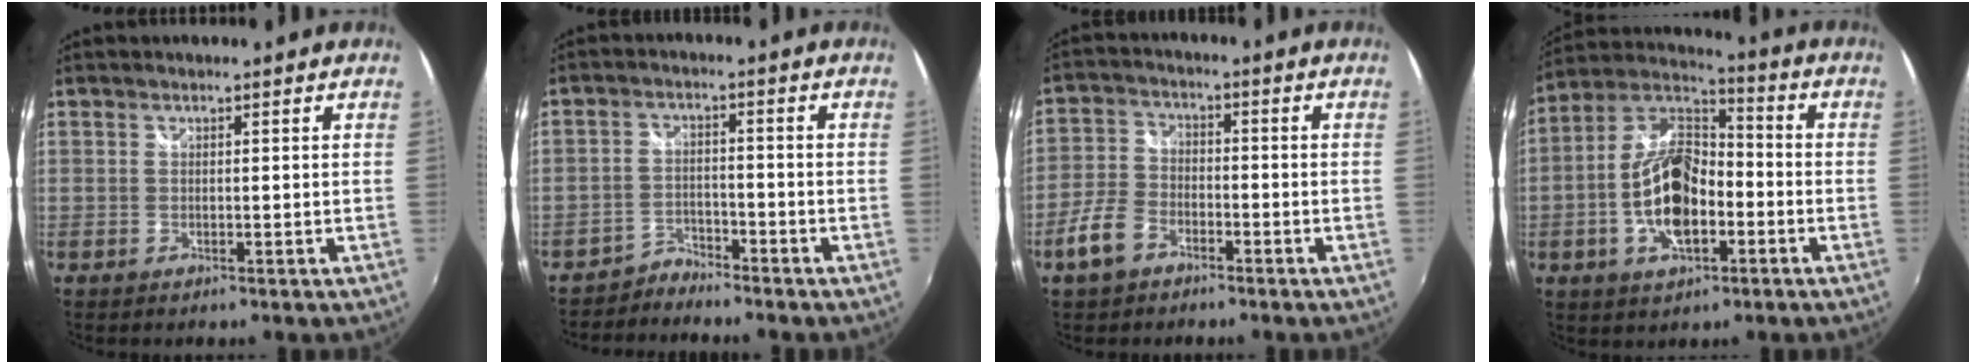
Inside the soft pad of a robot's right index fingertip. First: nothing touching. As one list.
[{"total": 3.6, "force": [-3.4, 1.0, -0.3], "torque": [0.004, 0.008, -0.062]}, {"total": 7.2, "force": [-4.4, 4.3, 3.8], "torque": [-0.088, 0.007, -0.086]}, {"total": 14.2, "force": [-4.0, 7.3, 11.5], "torque": [-0.234, 0.012, -0.073]}]